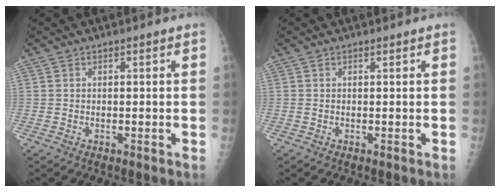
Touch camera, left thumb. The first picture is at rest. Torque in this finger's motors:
{"motor_torque": [0.08, -0.06, -0.12, -0.07, 0.03]}